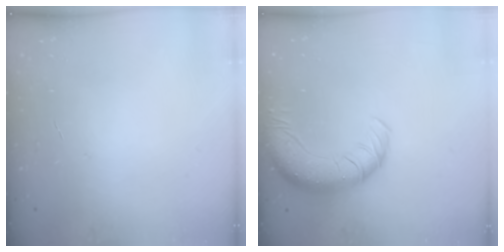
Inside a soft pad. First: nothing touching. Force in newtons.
{"total": 12.3, "press": 11.9, "slide": 3.2}